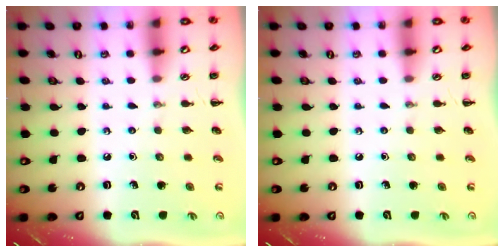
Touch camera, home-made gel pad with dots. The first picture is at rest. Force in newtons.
{"total": 0.0}